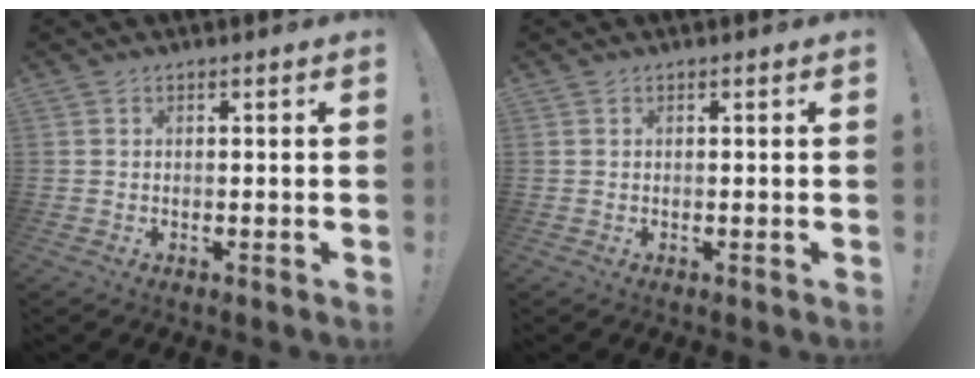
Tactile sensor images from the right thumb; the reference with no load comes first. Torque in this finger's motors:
{"motor_torque": [-0.01, 0.01, -0.01, 0.01, 0.08]}